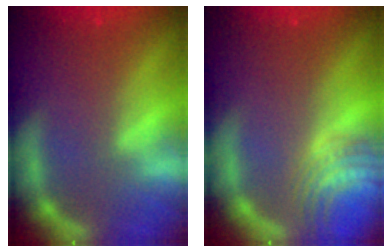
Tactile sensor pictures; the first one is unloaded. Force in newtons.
{"total": 6.1}